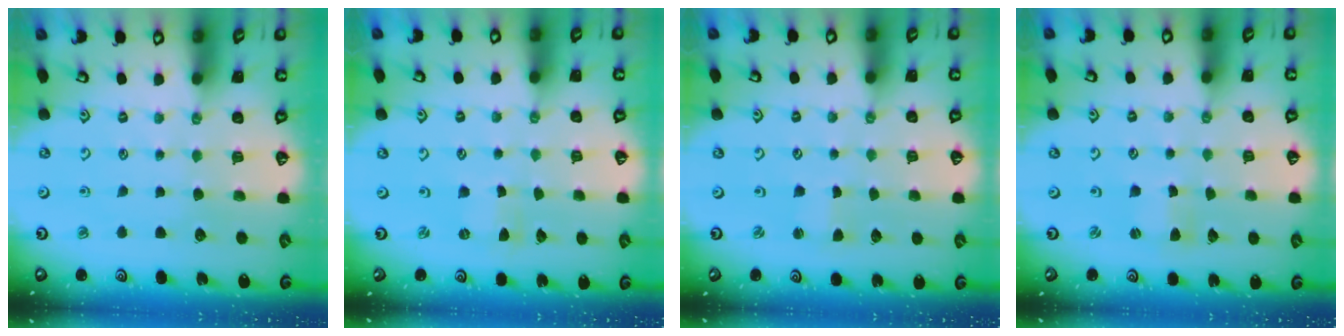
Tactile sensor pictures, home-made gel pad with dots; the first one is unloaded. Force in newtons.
{"total": 0.0}
{"total": 1.1, "press": 1.1, "slide": 0.2}
{"total": 0.9, "press": 0.8, "slide": 0.2}